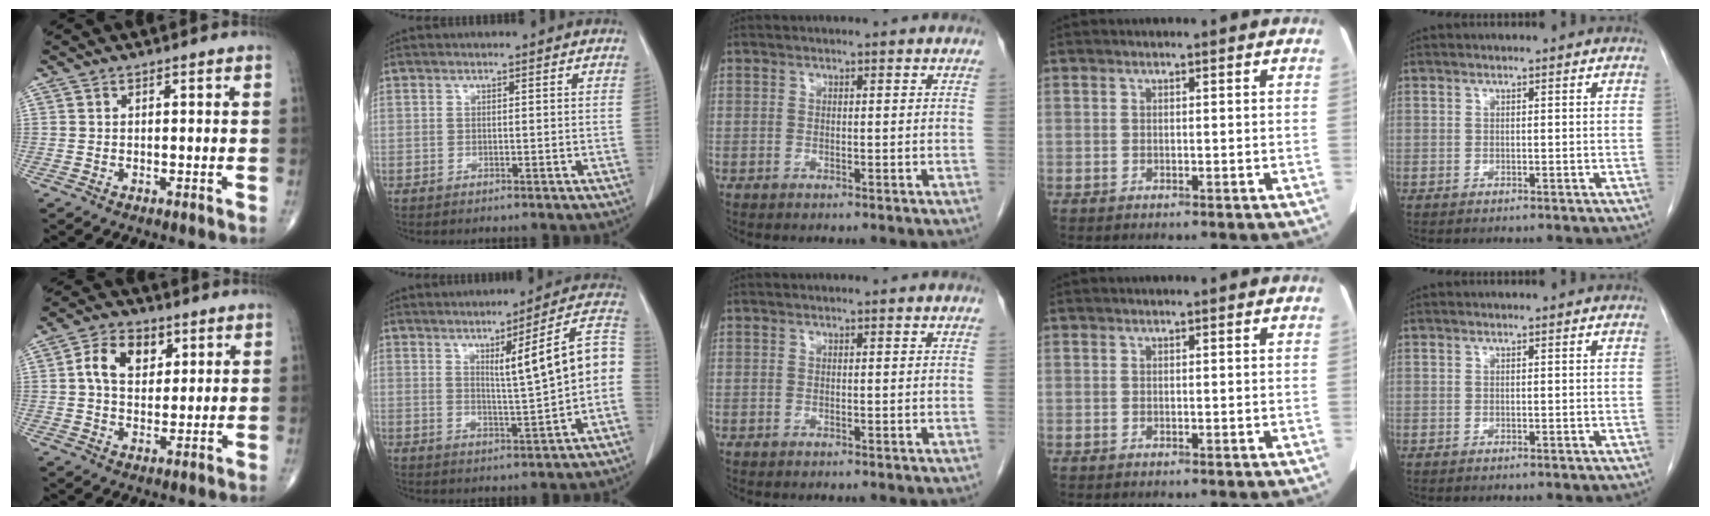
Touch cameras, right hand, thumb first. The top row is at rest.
{"thumb": {"total": 8.3, "force": [2.4, 5.7, 5.5], "torque": [-0.074, -0.003, 0.038]}, "index": {"total": 10.6, "force": [0.7, 0.0, 10.6], "torque": [-0.144, 0.018, 0.012]}}